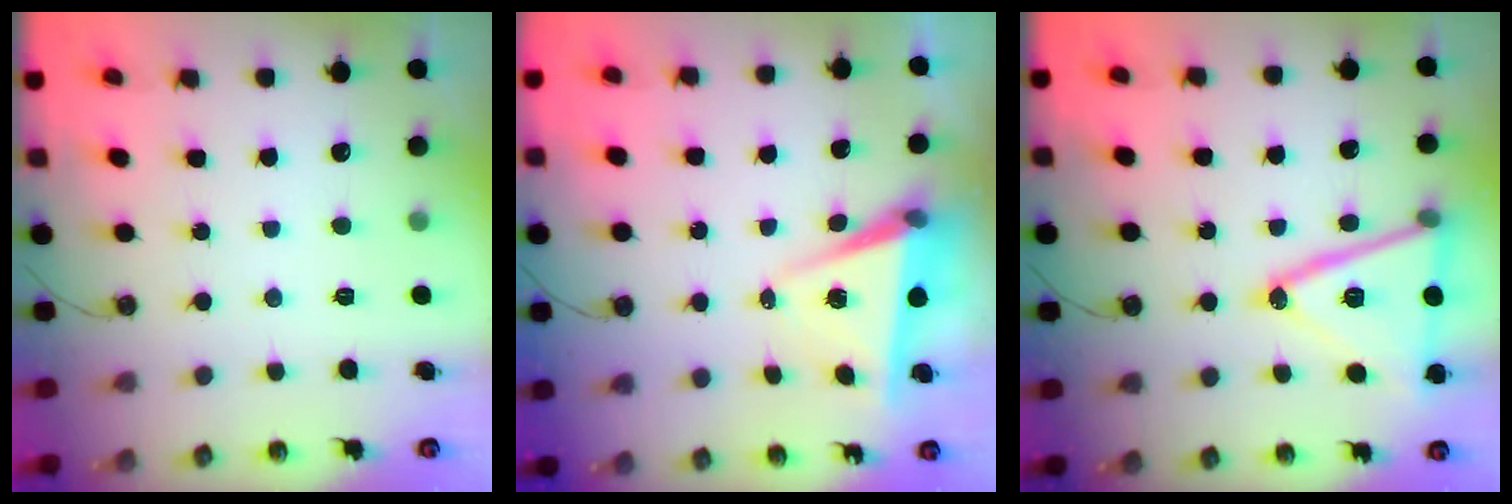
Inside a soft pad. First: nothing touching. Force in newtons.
{"total": 6.1, "press": 4.4, "slide": 4.3}
{"total": 19.6, "press": 19.3, "slide": 3.6}